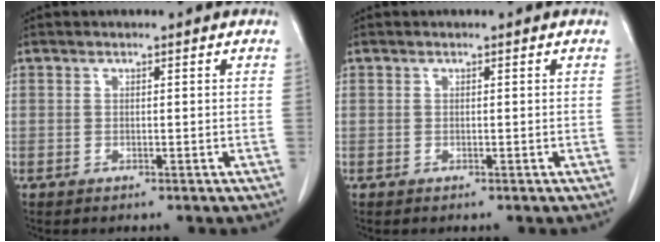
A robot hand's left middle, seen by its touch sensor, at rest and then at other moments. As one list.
[{"total": 0.0}]